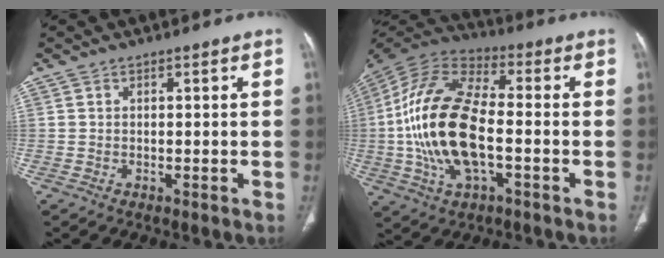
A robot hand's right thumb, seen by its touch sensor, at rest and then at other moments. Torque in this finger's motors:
{"motor_torque": [-0.18, 2.22, 2.25, -0.52, 0.65]}